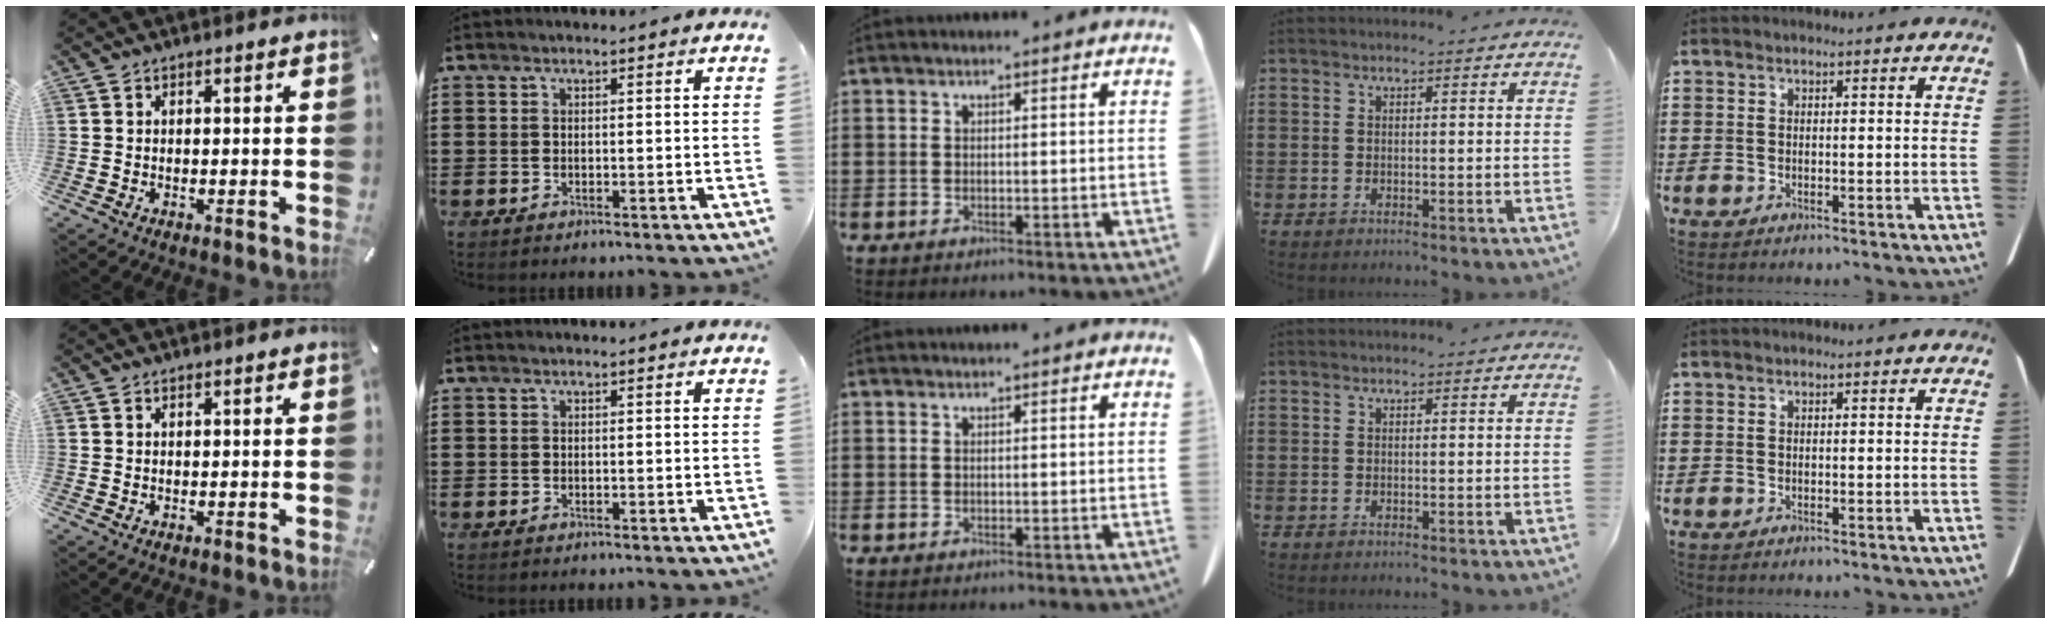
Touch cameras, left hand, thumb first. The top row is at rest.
{}